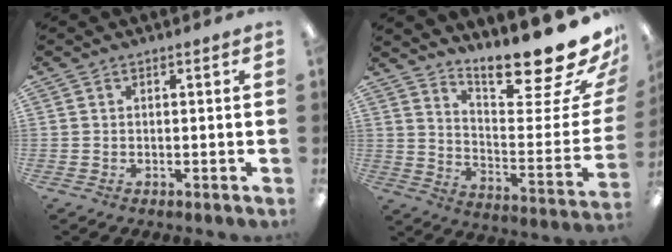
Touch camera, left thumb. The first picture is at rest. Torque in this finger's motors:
{"motor_torque": [0.36, 0.25, 0.18, -0.80, 0.05]}